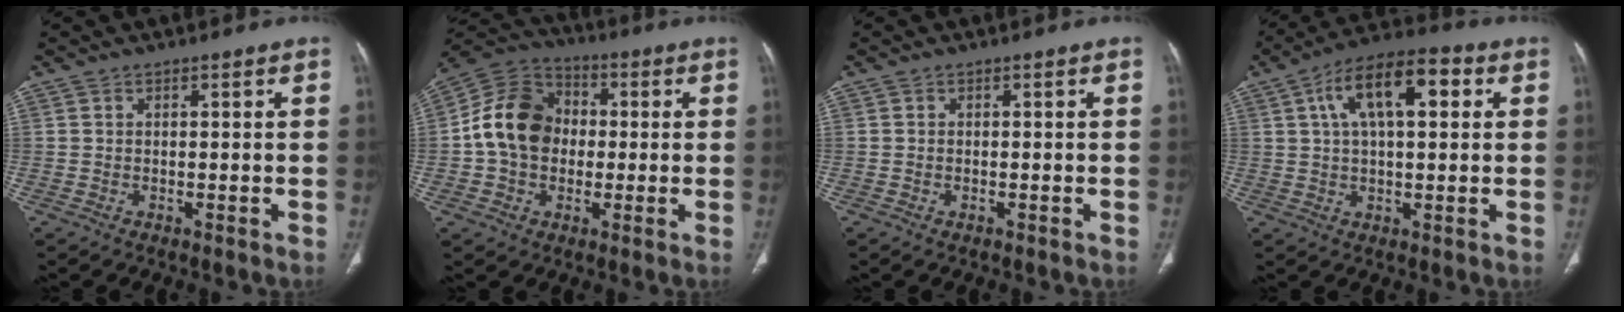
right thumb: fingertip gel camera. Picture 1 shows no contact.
{"total": 13.9, "force": [-0.1, 11.1, 8.4], "torque": [-0.131, 0.031, -0.013]}
{"total": 0.6, "force": [-0.3, 0.4, 0.4], "torque": [-0.010, 0.004, -0.002]}
{"total": 13.6, "force": [4.1, 6.1, 11.4], "torque": [-0.185, 0.022, 0.061]}